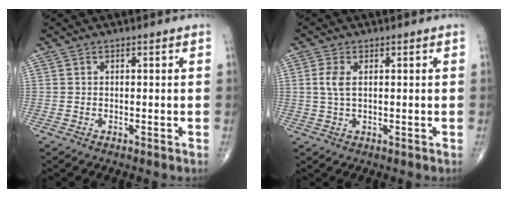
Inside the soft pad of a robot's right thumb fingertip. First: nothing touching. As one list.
[{"total": 3.5, "force": [0.7, 1.7, 3.0], "torque": [-0.077, 0.004, 0.014]}]